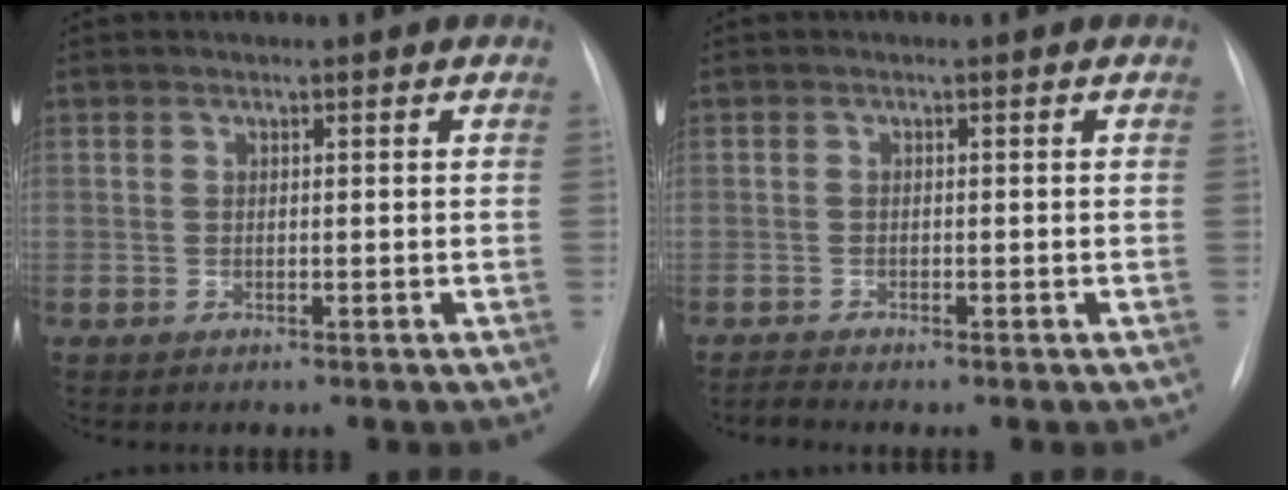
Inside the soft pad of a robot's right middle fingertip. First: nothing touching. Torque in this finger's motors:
{"motor_torque": [-0.12, -0.08, -0.03, 0.01]}